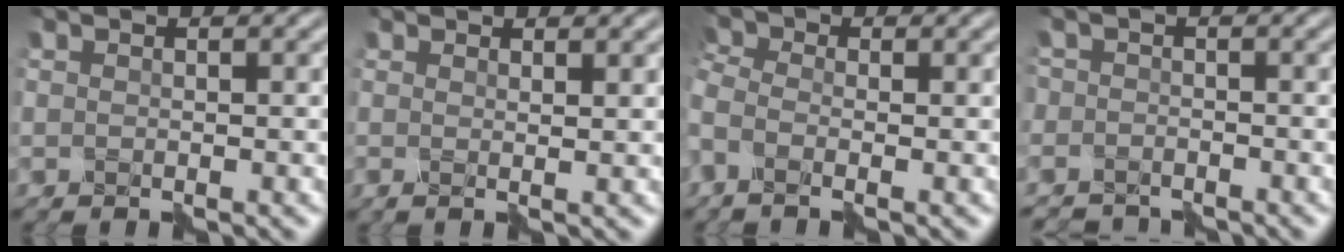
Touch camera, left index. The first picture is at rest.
{"total": 1.2, "force": [1.0, 0.1, 0.5], "torque": [-0.003, -0.005, 0.006]}
{"total": 3.3, "force": [-1.2, 1.9, 2.5], "torque": [-0.046, 0.007, -0.038]}
{"total": 3.3, "force": [-2.8, 1.7, -0.2], "torque": [0.025, 0.007, -0.049]}